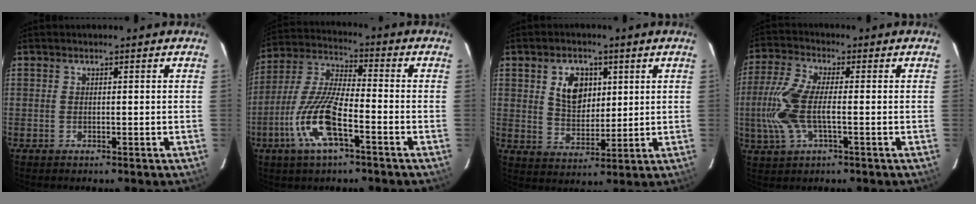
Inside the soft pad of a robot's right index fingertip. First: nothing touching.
{"total": 13.6, "force": [-5.9, 3.4, 11.8], "torque": [-0.254, -0.007, -0.120]}
{"total": 8.0, "force": [2.8, 5.4, 5.1], "torque": [-0.088, 0.009, 0.057]}
{"total": 10.7, "force": [-1.5, 3.9, 9.9], "torque": [-0.223, 0.001, -0.032]}